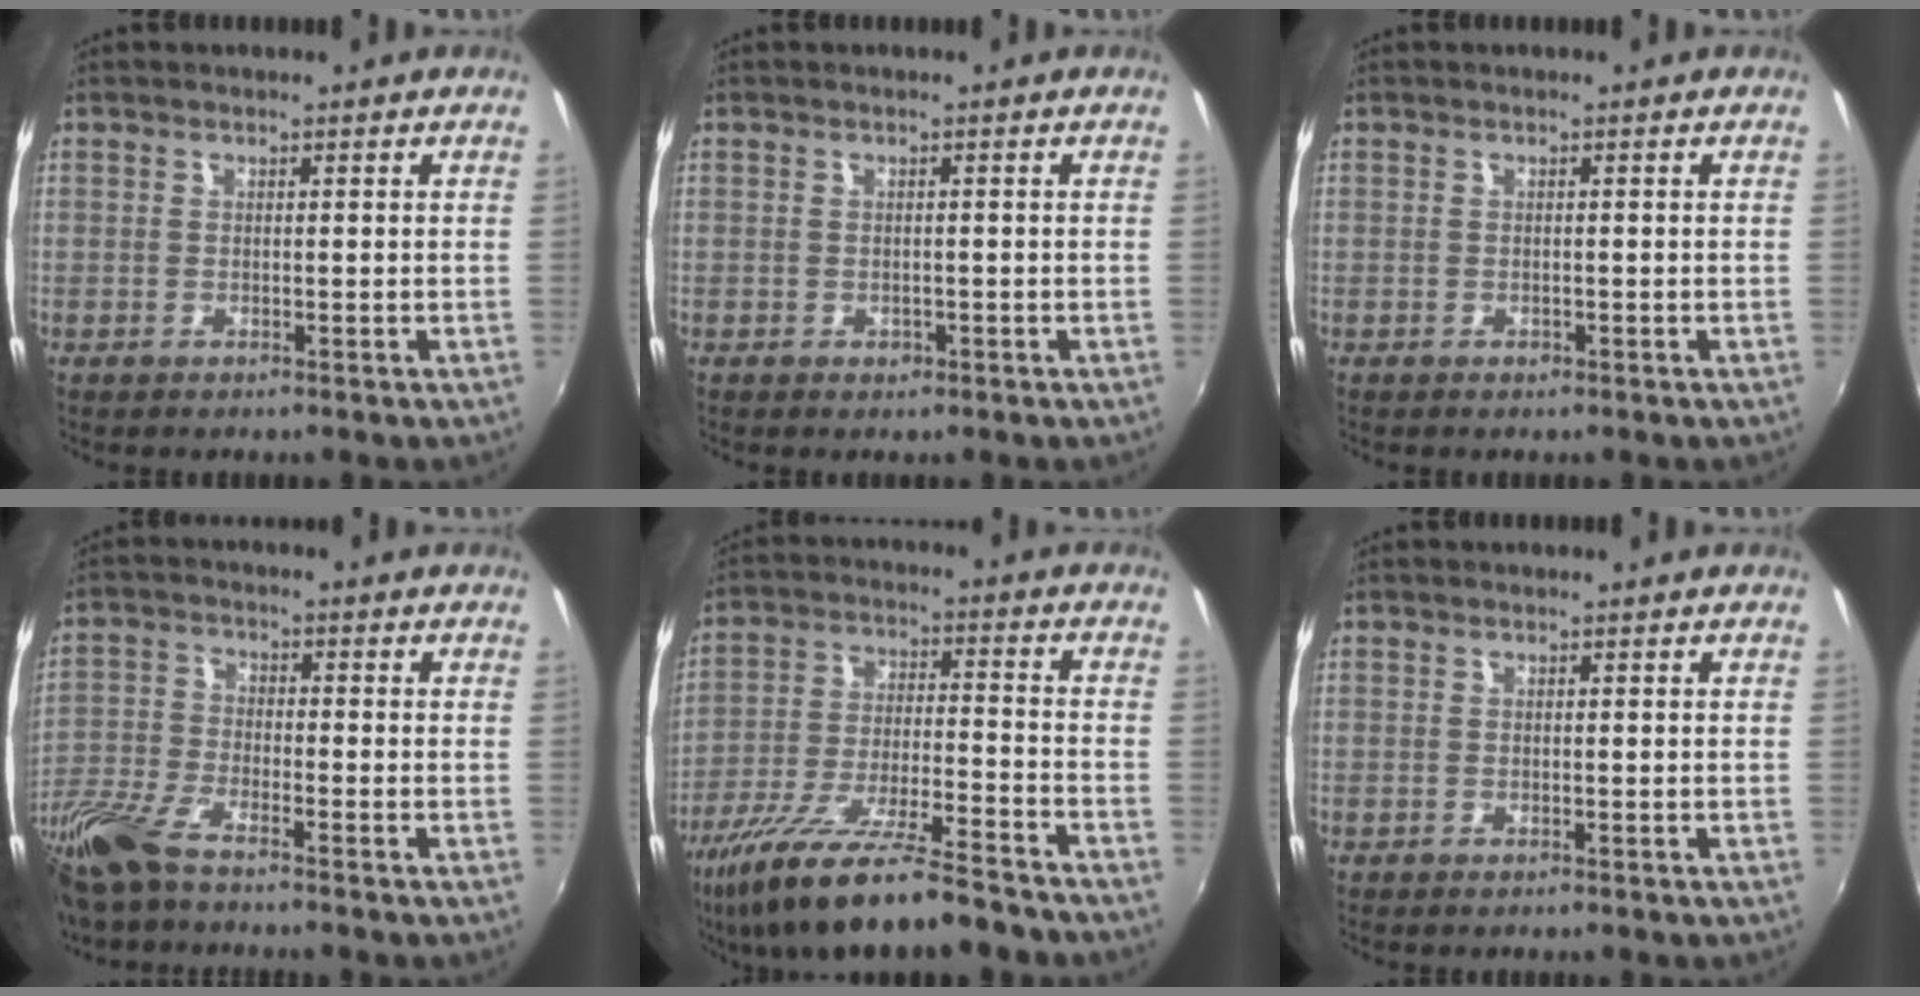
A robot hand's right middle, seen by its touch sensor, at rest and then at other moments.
{"total": 1.1, "force": [-0.5, 0.9, 0.3], "torque": [-0.007, -0.004, -0.006]}
{"total": 0.6, "force": [-0.4, 0.5, 0.1], "torque": [-0.003, -0.003, -0.006]}
{"total": 11.4, "force": [-8.8, 2.8, 6.6], "torque": [-0.160, -0.022, -0.184]}
{"total": 19.1, "force": [-15.5, 2.8, 10.9], "torque": [-0.214, -0.040, -0.259]}
{"total": 0.0}